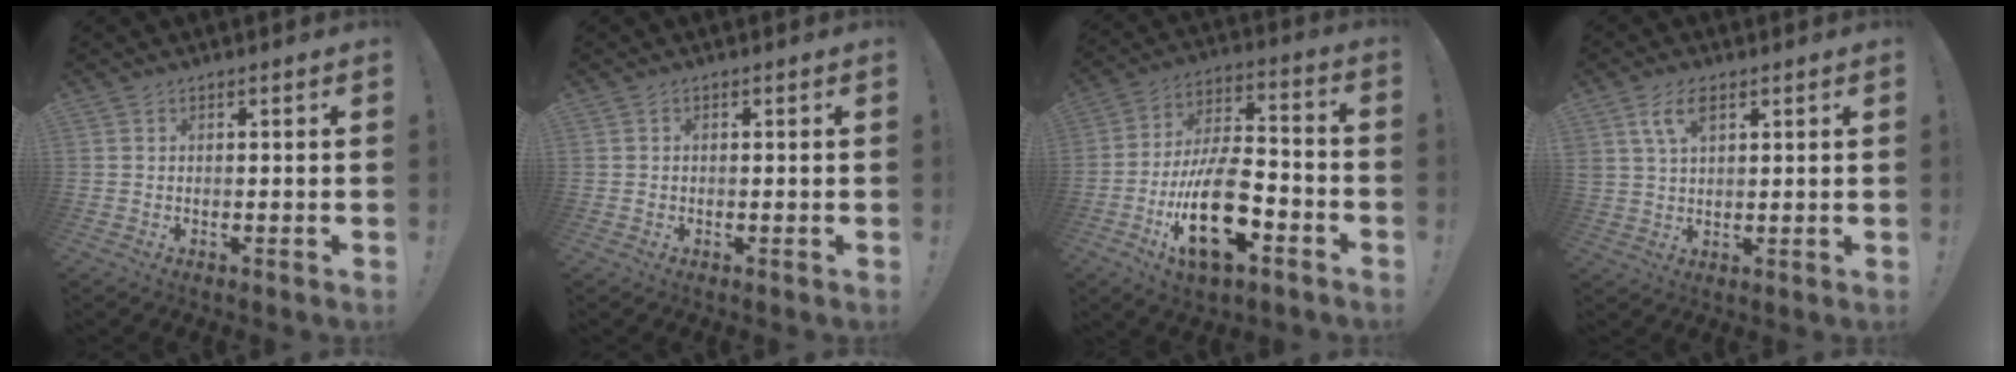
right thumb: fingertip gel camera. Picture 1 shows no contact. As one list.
[{"total": 0.5, "force": [-0.2, 0.5, 0.1], "torque": [-0.006, 0.004, -0.002]}, {"total": 22.0, "force": [-8.5, 10.4, 17.3], "torque": [-0.322, 0.052, -0.133]}, {"total": 6.6, "force": [3.3, 3.3, 4.7], "torque": [-0.087, -0.001, 0.061]}]